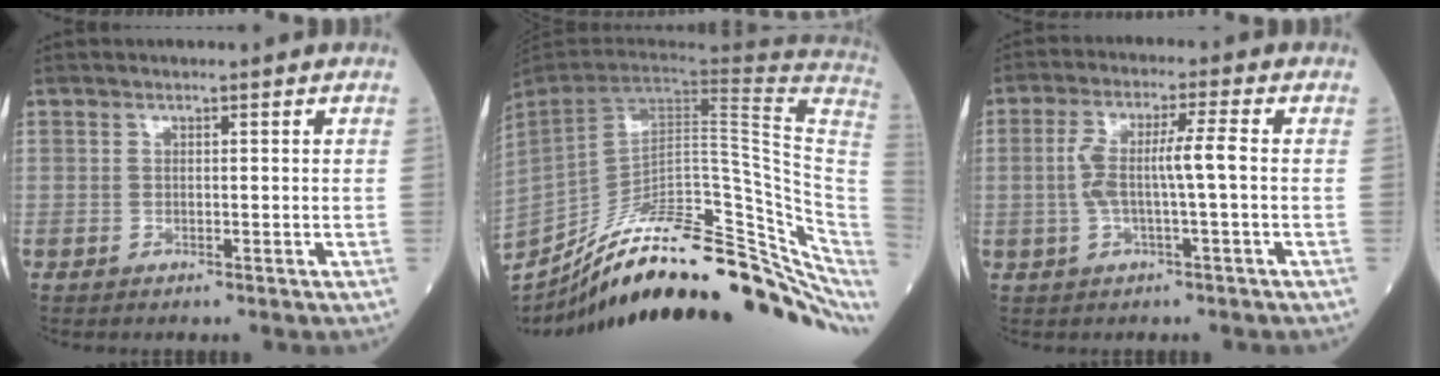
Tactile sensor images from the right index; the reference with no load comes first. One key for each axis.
{"total": 34.1, "fx": -23.5, "fy": 7.9, "fz": 23.4, "tx": -0.295, "ty": -0.017, "tz": -0.341}
{"total": 6.2, "fx": -0.4, "fy": 0.3, "fz": 6.2, "tx": -0.131, "ty": 0.019, "tz": -0.008}